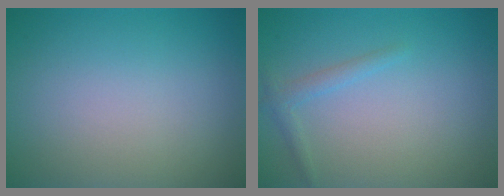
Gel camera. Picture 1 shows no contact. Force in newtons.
{"total": 1.3, "press": 1.3, "slide": 0.1}